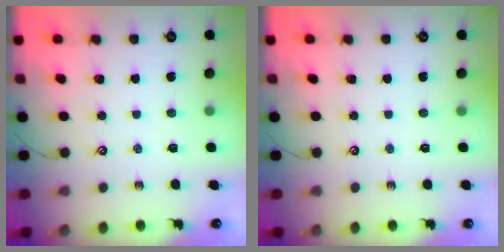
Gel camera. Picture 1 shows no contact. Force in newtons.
{"total": 0.0}